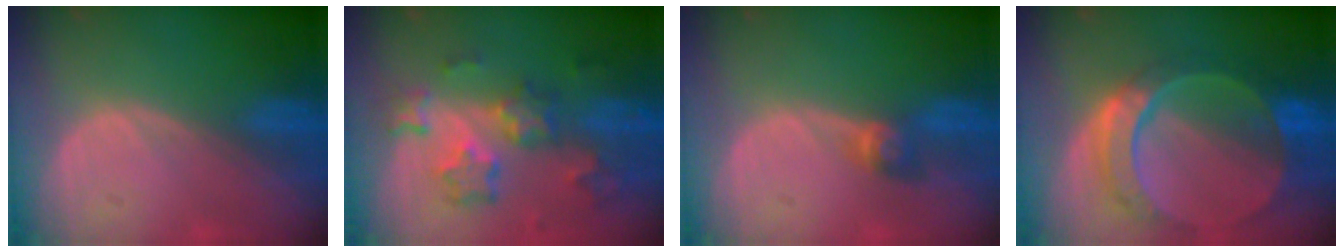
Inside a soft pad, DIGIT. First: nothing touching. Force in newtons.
{"total": 8.9, "press": 7.9, "slide": 4.2}
{"total": 2.6, "press": 2.4, "slide": 1.0}
{"total": 10.5, "press": 8.9, "slide": 5.6}